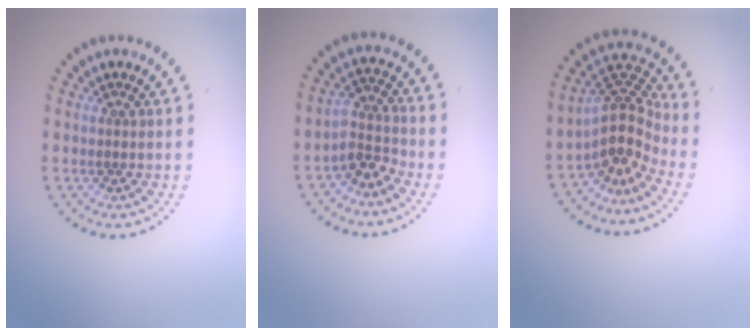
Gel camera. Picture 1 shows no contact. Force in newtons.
{"total": 2.9, "press": 2.1, "slide": 2.0}
{"total": 4.4, "press": 3.1, "slide": 3.1}